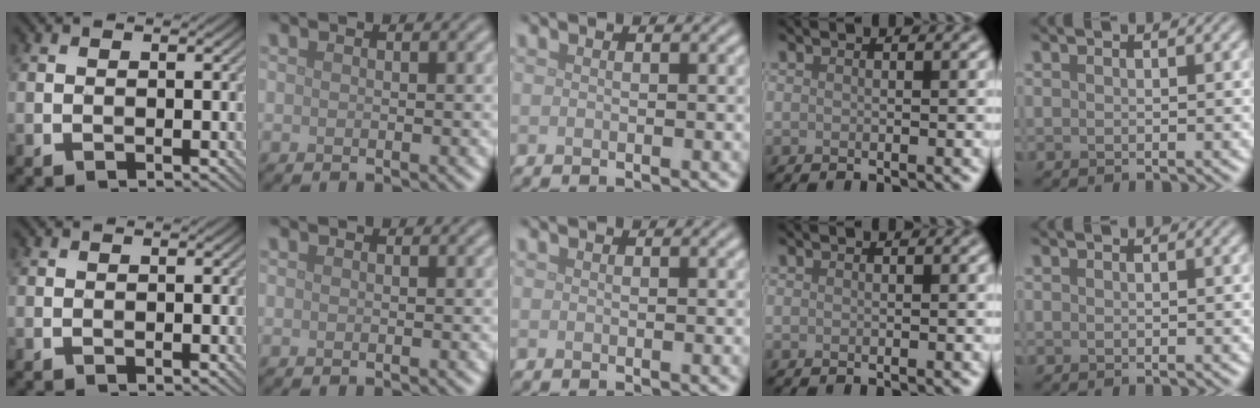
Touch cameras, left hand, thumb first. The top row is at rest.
{}